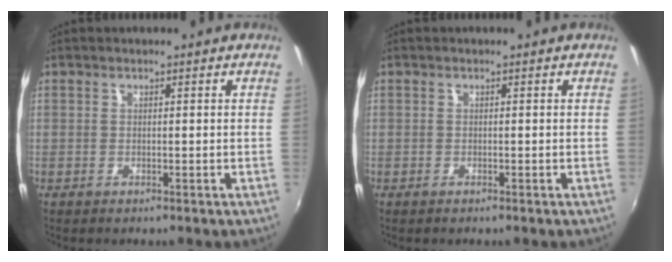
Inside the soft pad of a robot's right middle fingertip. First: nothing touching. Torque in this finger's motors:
{"motor_torque": [-0.19, 0.02, -0.04, 0.00]}